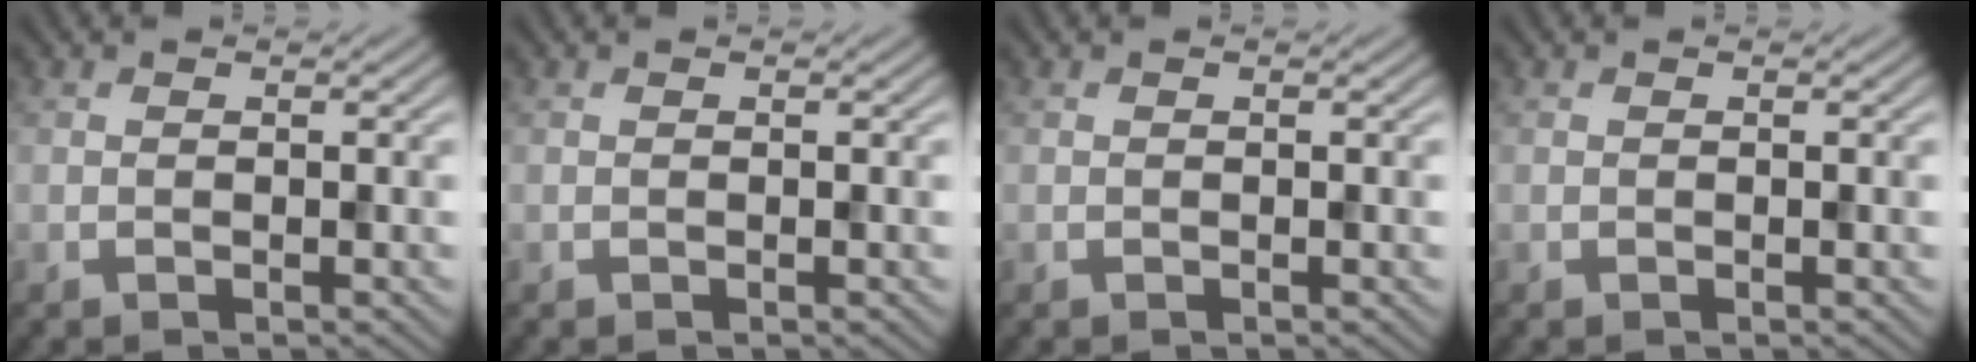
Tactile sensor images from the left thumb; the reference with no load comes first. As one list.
[{"total": 0.0}, {"total": 0.0}, {"total": 0.0}]